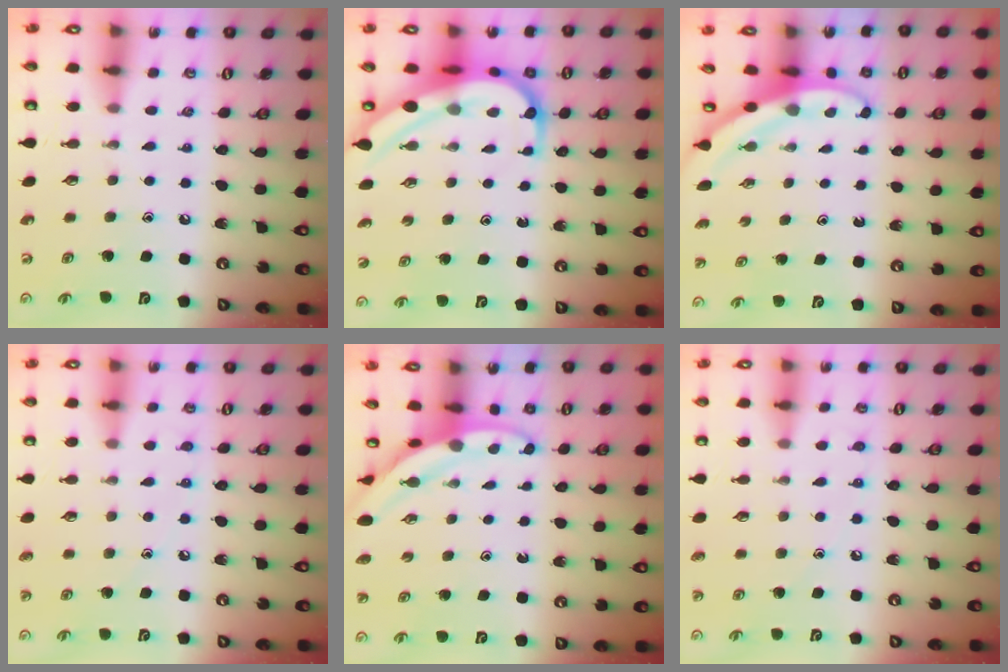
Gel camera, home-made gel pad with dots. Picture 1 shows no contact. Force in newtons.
{"total": 9.0, "press": 9.0, "slide": 1.0}
{"total": 3.5, "press": 3.5, "slide": 0.1}
{"total": 4.9, "press": 4.9, "slide": 0.8}
{"total": 3.6, "press": 3.6, "slide": 0.1}
{"total": 4.9, "press": 4.9, "slide": 0.8}